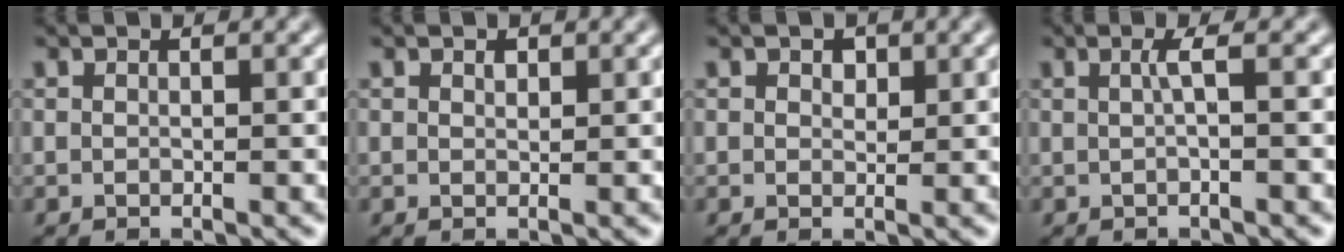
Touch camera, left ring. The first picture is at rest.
{"total": 0.5, "force": [0.4, 0.3, 0.2], "torque": [-0.004, -0.001, 0.005]}
{"total": 1.1, "force": [0.6, 0.7, 0.5], "torque": [-0.006, -0.001, 0.007]}
{"total": 1.4, "force": [0.1, 0.1, 1.3], "torque": [-0.029, 0.004, 0.000]}